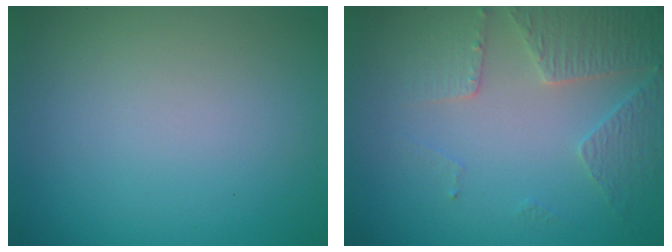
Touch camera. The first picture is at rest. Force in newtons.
{"total": 3.6, "press": 3.2, "slide": 1.5}